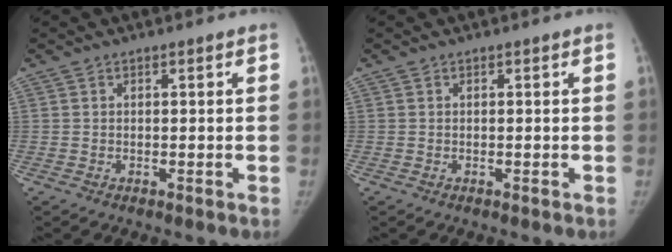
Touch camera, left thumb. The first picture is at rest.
{"total": 0.0}